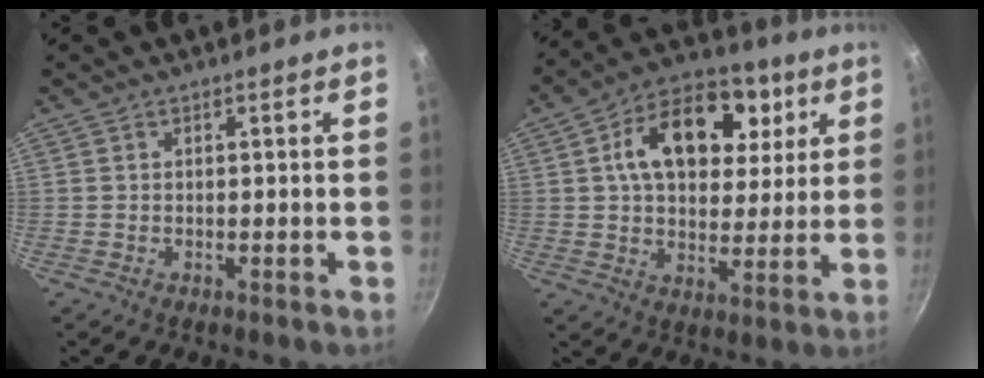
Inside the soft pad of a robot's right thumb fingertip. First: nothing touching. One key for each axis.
{"total": 18.5, "fx": 5.8, "fy": 11.9, "fz": 13.0, "tx": -0.168, "ty": 0.009, "tz": 0.086}